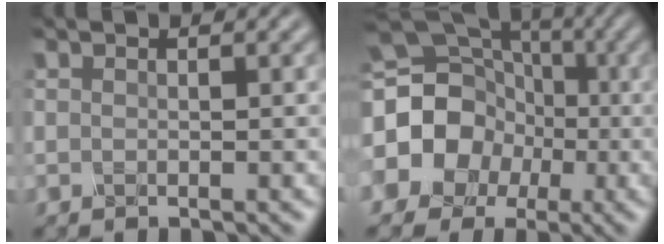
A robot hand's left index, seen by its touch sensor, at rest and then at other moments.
{"total": 14.3, "force": [-1.5, 12.8, 6.2], "torque": [-0.147, 0.024, -0.066]}